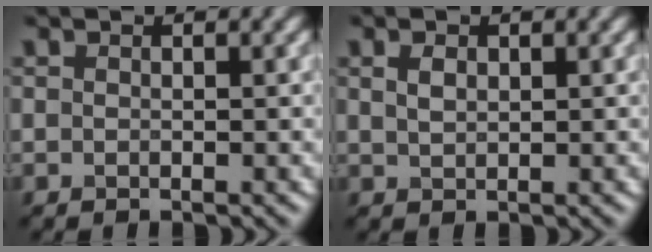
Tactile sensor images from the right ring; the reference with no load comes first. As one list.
[{"total": 1.4, "force": [0.6, 0.8, 1.0], "torque": [-0.021, 0.001, 0.015]}]